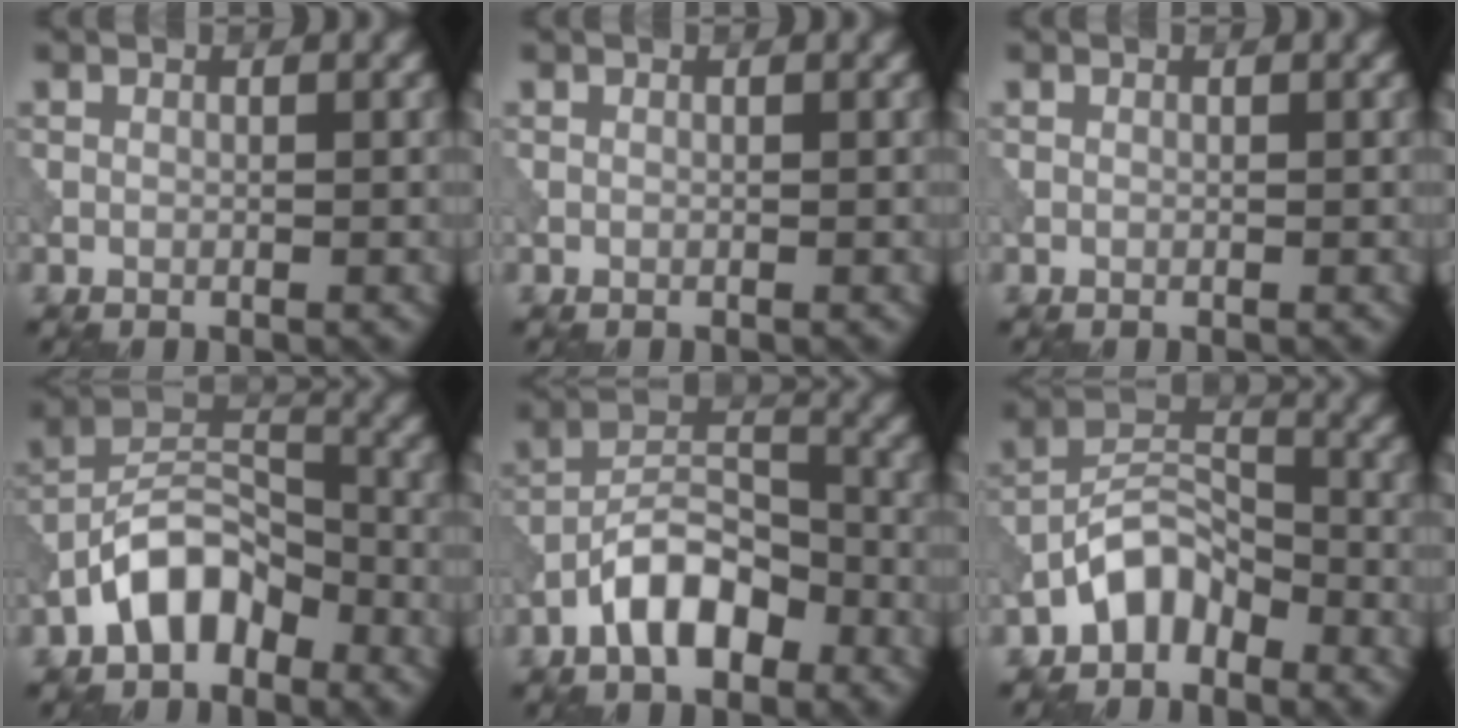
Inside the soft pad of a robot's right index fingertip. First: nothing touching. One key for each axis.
{"total": 0.0}
{"total": 0.0}
{"total": 6.1, "fx": -3.6, "fy": 3.4, "fz": 3.6, "tx": -0.050, "ty": 0.015, "tz": -0.077}
{"total": 6.5, "fx": -3.6, "fy": 3.2, "fz": 4.4, "tx": -0.068, "ty": 0.014, "tz": -0.072}
{"total": 4.5, "fx": -3.1, "fy": 2.3, "fz": 2.2, "tx": -0.031, "ty": 0.017, "tz": -0.069}